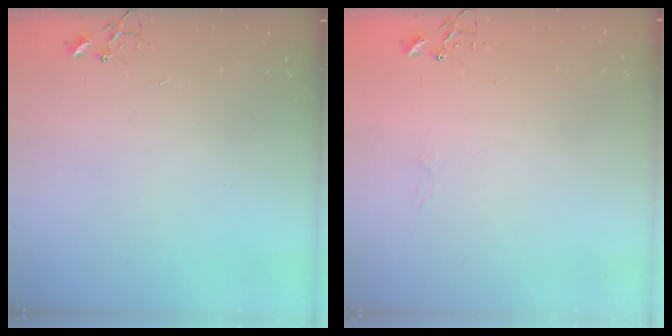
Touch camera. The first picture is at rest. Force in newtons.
{"total": 3.0, "press": 3.0, "slide": 0.3}